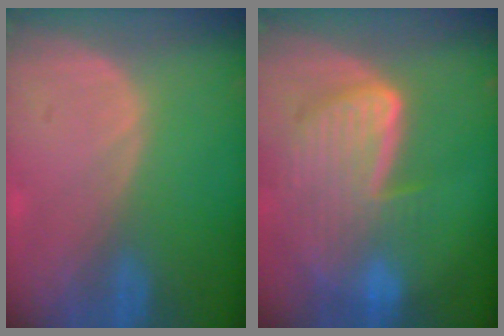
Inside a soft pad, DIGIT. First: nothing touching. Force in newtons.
{"total": 9.1, "press": 8.0, "slide": 4.5}